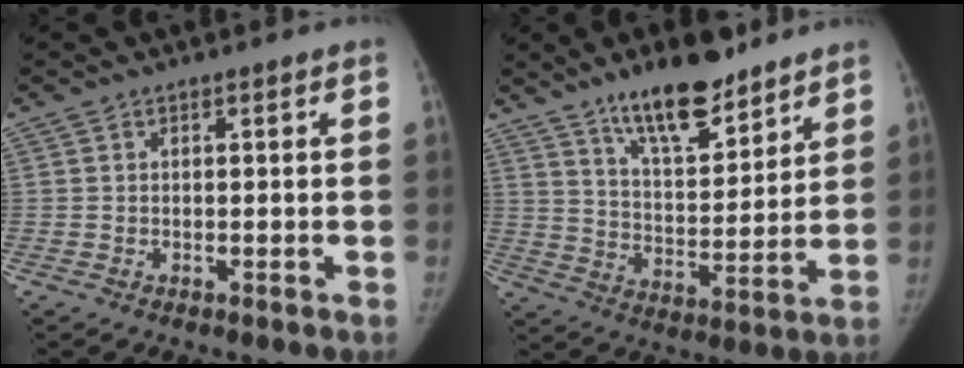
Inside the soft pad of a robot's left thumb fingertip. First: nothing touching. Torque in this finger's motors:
{"motor_torque": [0.73, -0.02, 1.29, -1.47, 0.05]}